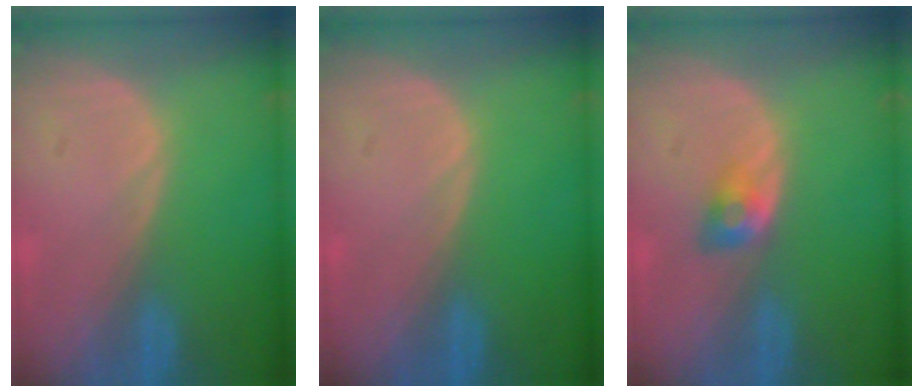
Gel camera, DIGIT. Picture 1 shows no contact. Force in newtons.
{"total": 0.0}
{"total": 2.8, "press": 2.4, "slide": 1.4}